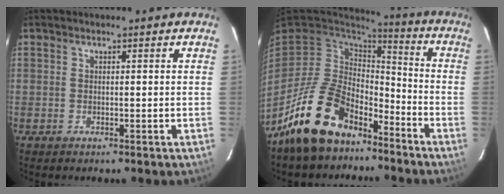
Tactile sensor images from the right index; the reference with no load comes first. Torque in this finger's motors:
{"motor_torque": [0.77, -0.83, 1.05, 0.21]}